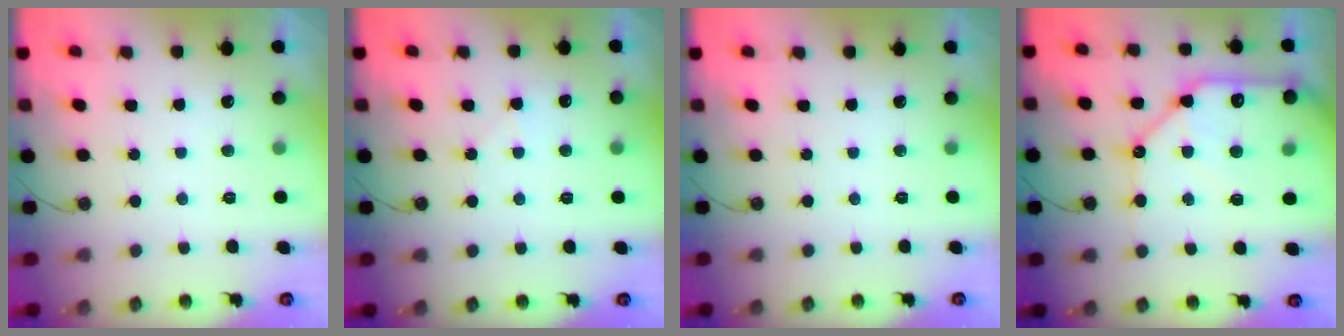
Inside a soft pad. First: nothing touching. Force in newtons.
{"total": 5.7, "press": 5.7, "slide": 0.8}
{"total": 0.0}
{"total": 17.7, "press": 17.5, "slide": 2.2}